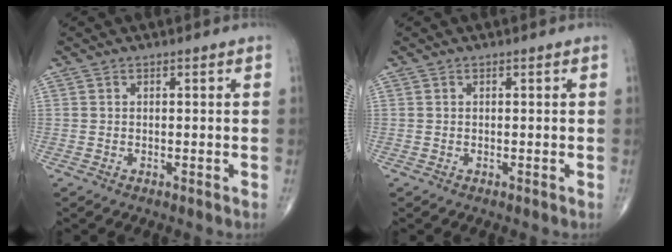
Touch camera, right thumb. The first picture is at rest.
{"total": 0.0}